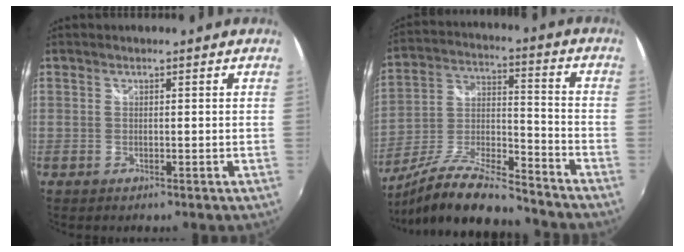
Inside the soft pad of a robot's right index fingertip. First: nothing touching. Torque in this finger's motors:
{"motor_torque": [-0.09, -0.50, 0.07, 0.02]}